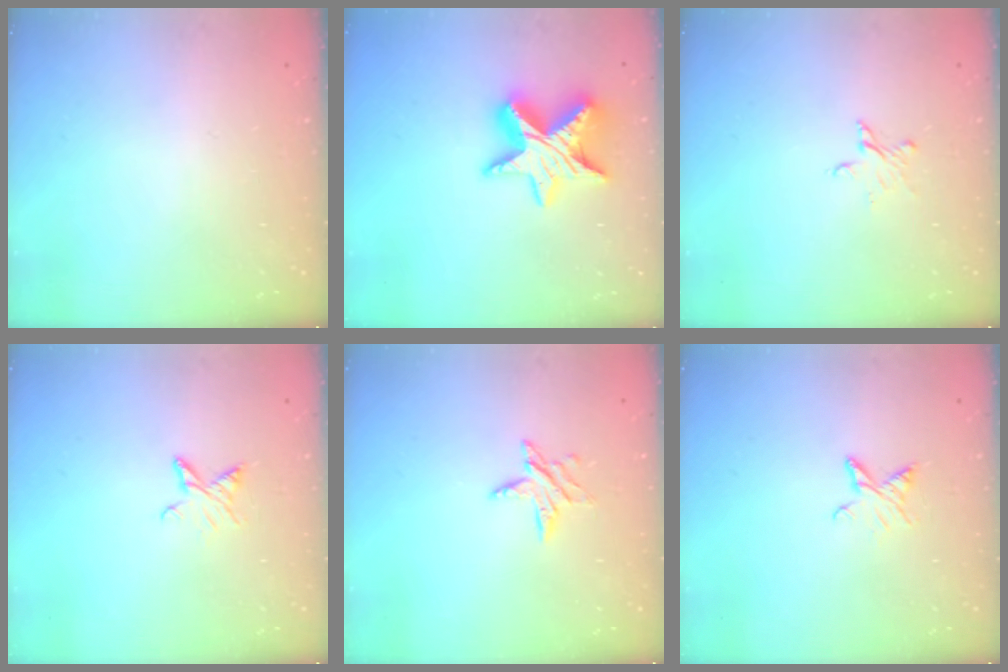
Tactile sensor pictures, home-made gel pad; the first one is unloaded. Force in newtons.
{"total": 13.9, "press": 13.9, "slide": 0.9}
{"total": 3.3, "press": 3.3, "slide": 0.3}
{"total": 5.6, "press": 5.6, "slide": 0.8}
{"total": 6.7, "press": 6.6, "slide": 0.7}
{"total": 5.6, "press": 5.6, "slide": 0.8}